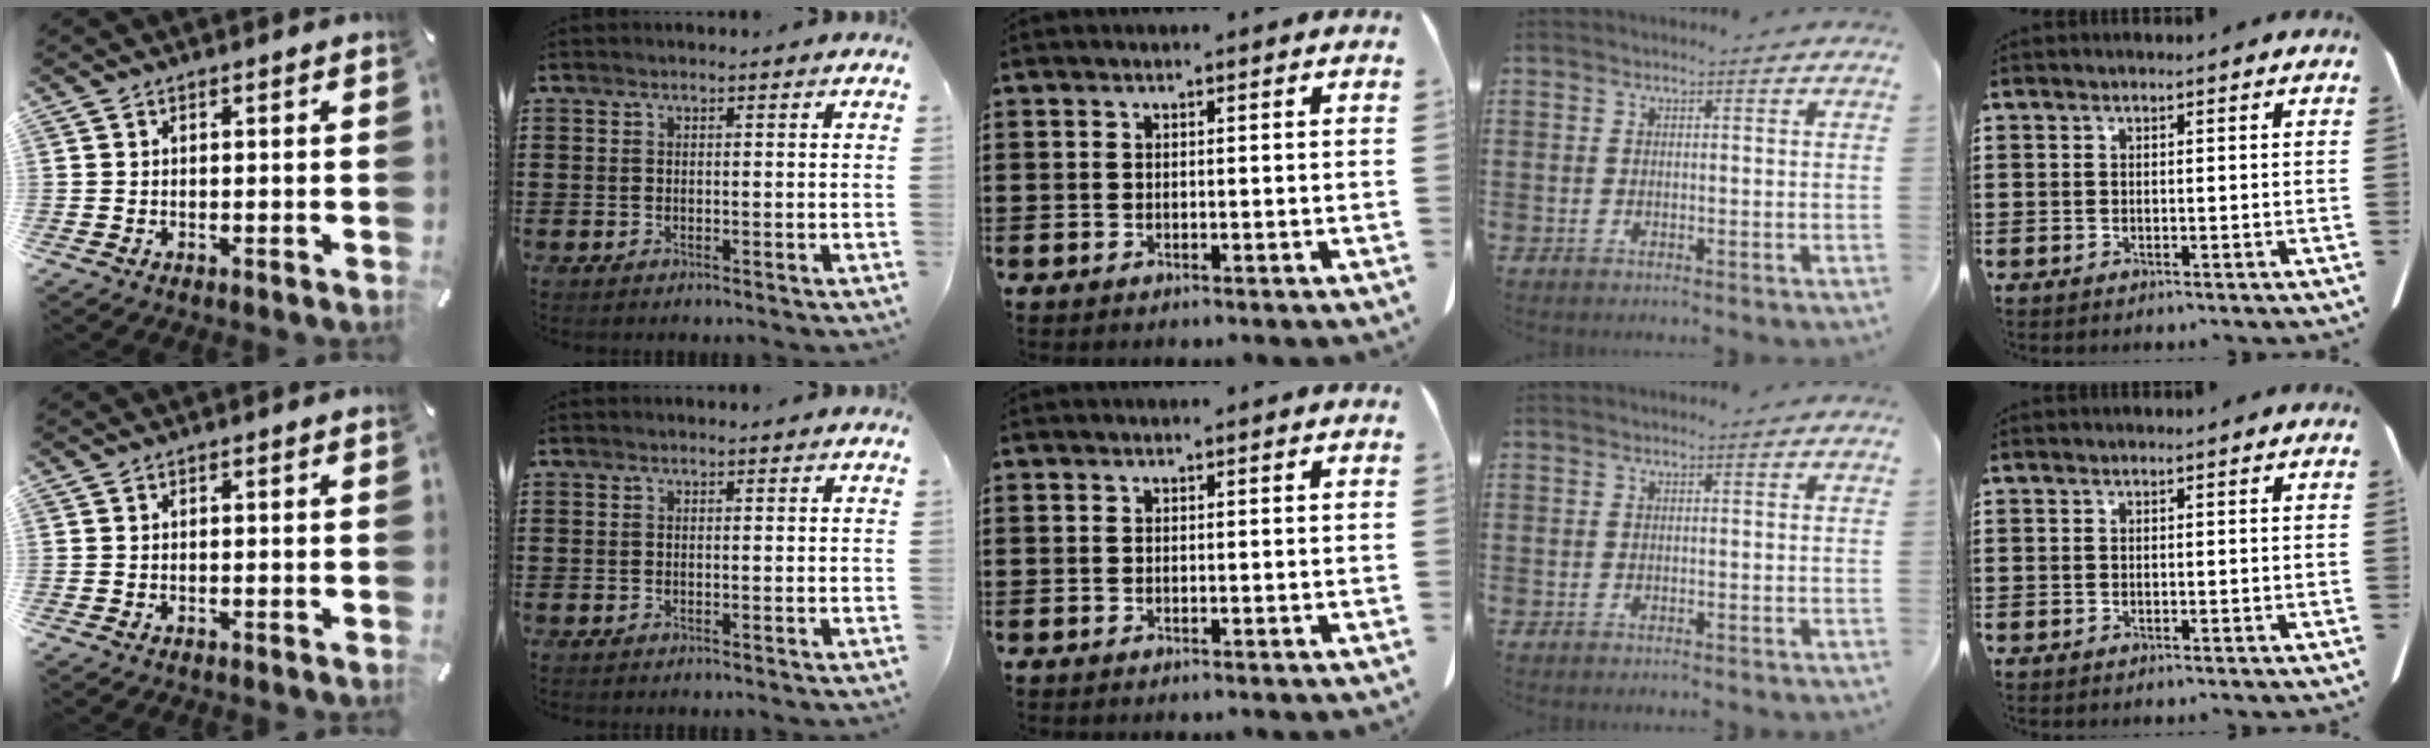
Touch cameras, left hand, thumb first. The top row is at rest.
{}